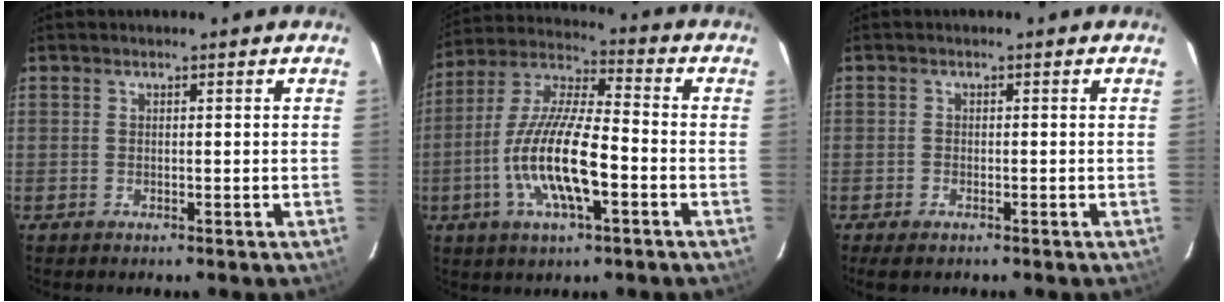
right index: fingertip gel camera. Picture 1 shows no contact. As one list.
[{"total": 15.5, "force": [-4.8, 4.1, 14.1], "torque": [-0.287, -0.008, -0.096]}, {"total": 2.3, "force": [-1.7, 1.2, 1.1], "torque": [-0.027, -0.005, -0.031]}]